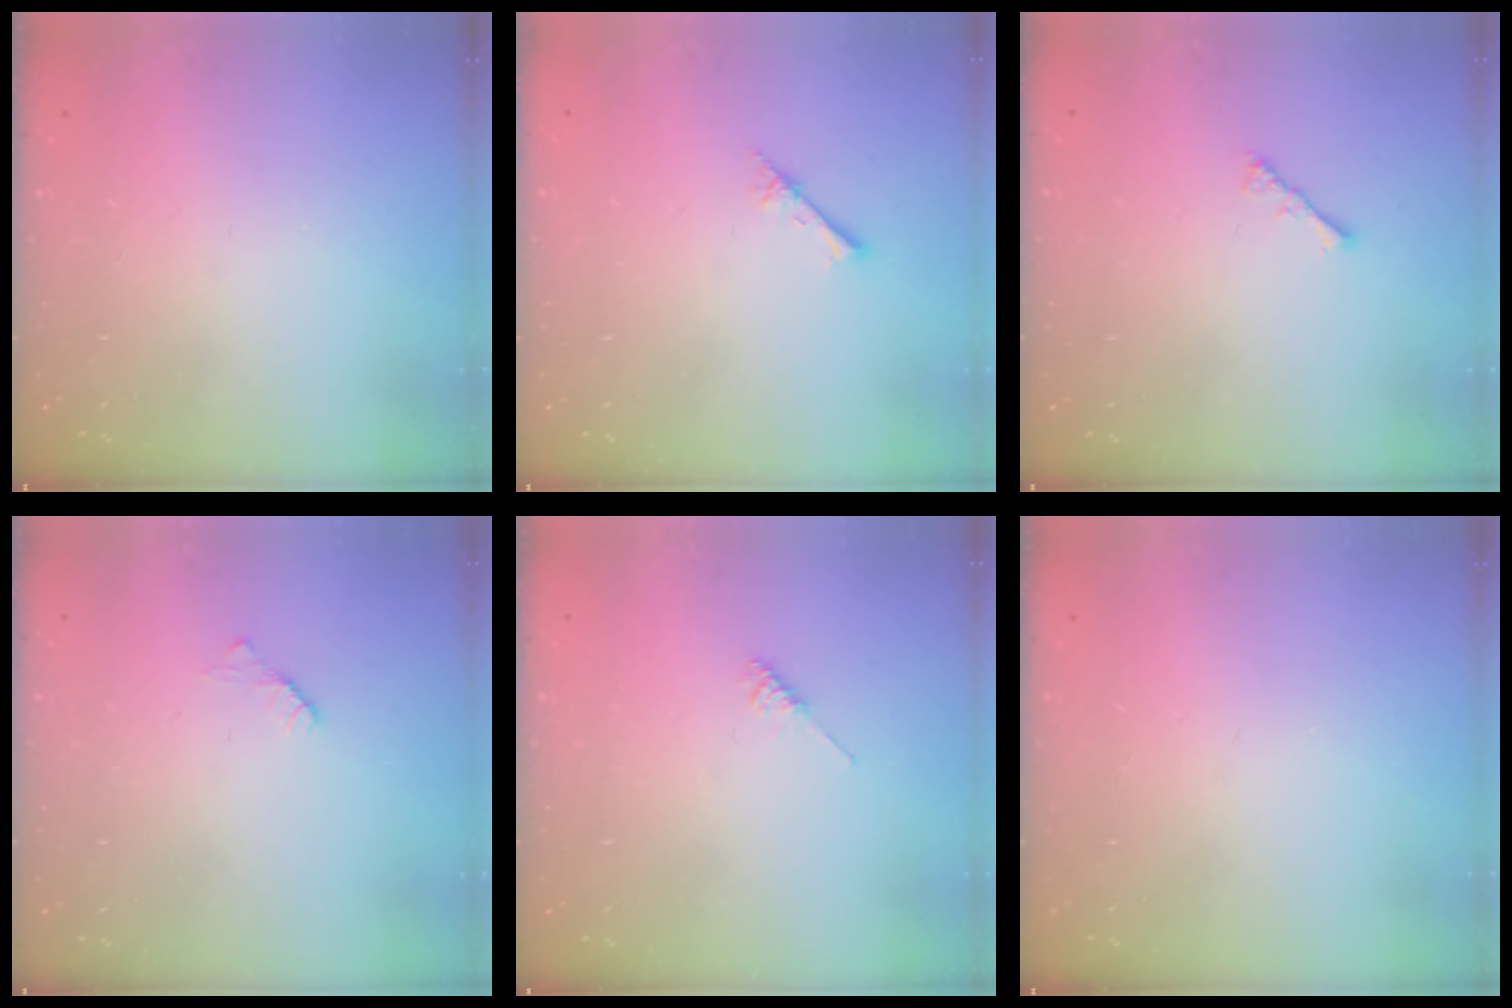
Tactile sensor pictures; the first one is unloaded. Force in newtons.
{"total": 2.4, "press": 2.4, "slide": 0.3}
{"total": 2.2, "press": 2.1, "slide": 0.5}
{"total": 2.2, "press": 2.2, "slide": 0.3}
{"total": 2.2, "press": 2.2, "slide": 0.5}
{"total": 0.0}